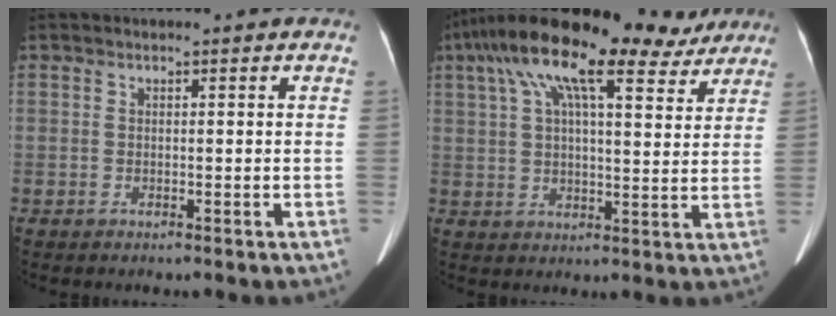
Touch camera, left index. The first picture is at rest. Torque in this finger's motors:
{"motor_torque": [1.22, -0.92, 0.93, 0.14]}